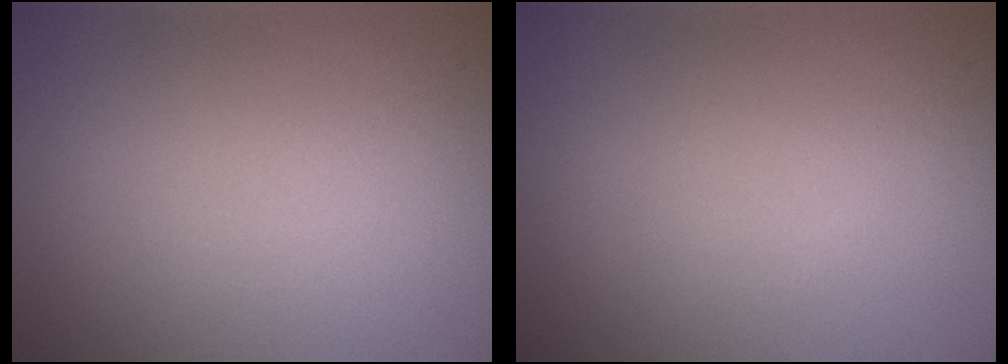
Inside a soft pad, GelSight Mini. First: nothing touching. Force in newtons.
{"total": 0.0}